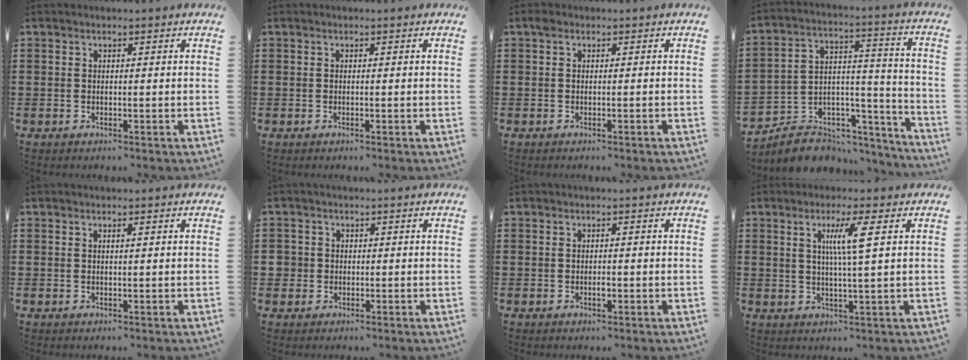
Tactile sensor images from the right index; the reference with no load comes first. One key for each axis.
{"total": 0.0}
{"total": 0.6, "fx": -0.5, "fy": 0.1, "fz": 0.4, "tx": -0.011, "ty": -0.003, "tz": -0.010}
{"total": 6.5, "fx": -5.6, "fy": 3.2, "fz": 0.8, "tx": -0.014, "ty": 0.005, "tz": -0.102}
{"total": 0.5, "fx": 0.2, "fy": 0.1, "fz": 0.5, "tx": -0.010, "ty": -0.001, "tz": 0.004}
{"total": 1.9, "fx": -0.2, "fy": 1.9, "fz": 0.3, "tx": -0.013, "ty": 0.007, "tz": -0.008}
{"total": 1.3, "fx": -0.3, "fy": 0.5, "fz": 1.1, "tx": -0.022, "ty": -0.003, "tz": -0.005}
{"total": 5.5, "fx": 1.6, "fy": -0.2, "fz": 5.3, "tx": -0.106, "ty": -0.001, "tz": 0.021}